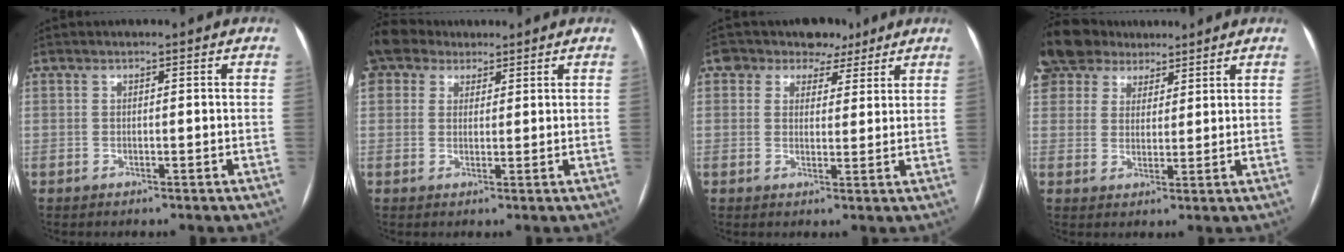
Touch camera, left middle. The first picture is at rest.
{"total": 7.9, "force": [5.7, 5.0, 2.0], "torque": [-0.048, 0.041, 0.110]}
{"total": 6.0, "force": [4.2, 4.2, 1.0], "torque": [-0.007, 0.015, 0.058]}
{"total": 12.3, "force": [9.2, 7.6, 3.0], "torque": [-0.081, 0.042, 0.175]}